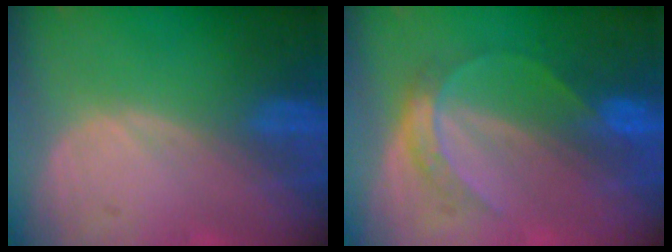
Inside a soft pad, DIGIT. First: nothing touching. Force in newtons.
{"total": 4.8, "press": 4.6, "slide": 1.1}